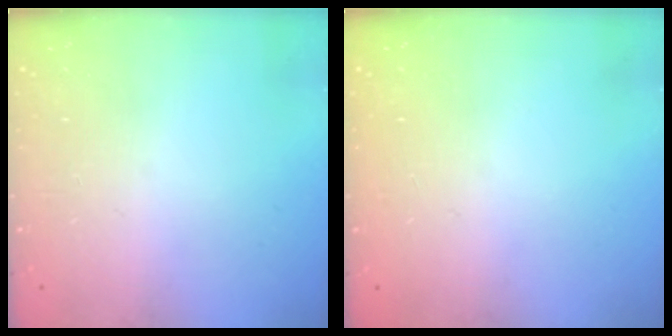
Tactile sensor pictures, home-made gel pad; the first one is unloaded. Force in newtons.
{"total": 0.0}